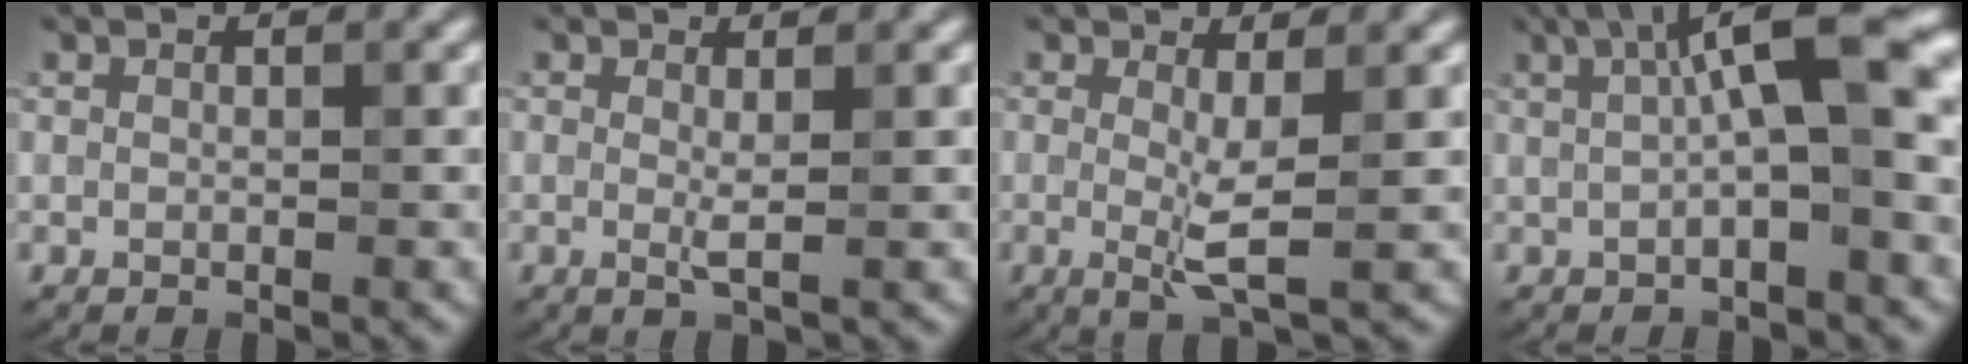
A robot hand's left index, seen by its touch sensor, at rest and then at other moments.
{"total": 1.1, "force": [0.2, 0.0, 1.1], "torque": [-0.023, -0.006, 0.001]}
{"total": 2.9, "force": [0.1, 0.3, 2.9], "torque": [-0.058, -0.012, 0.001]}
{"total": 7.4, "force": [1.2, 1.7, 7.1], "torque": [-0.103, 0.021, 0.009]}